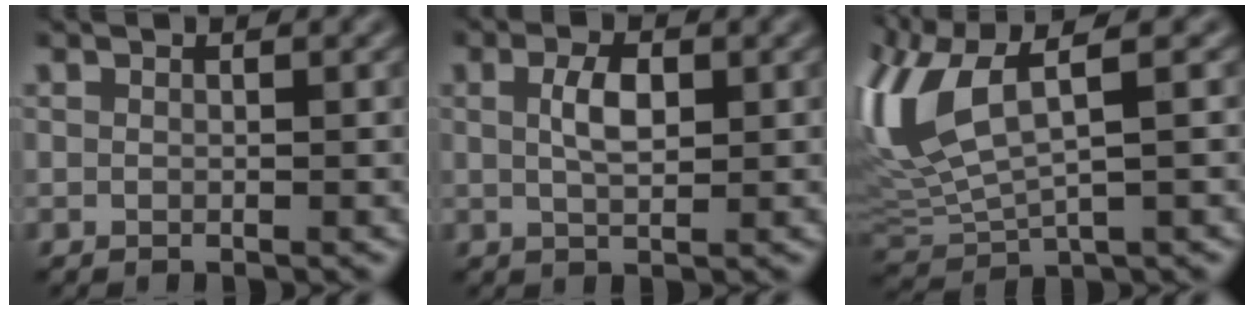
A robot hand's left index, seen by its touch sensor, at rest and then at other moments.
{"total": 2.7, "force": [0.5, 1.3, 2.3], "torque": [-0.053, 0.003, 0.010]}
{"total": 9.4, "force": [2.5, 3.9, 8.1], "torque": [-0.201, 0.008, 0.051]}